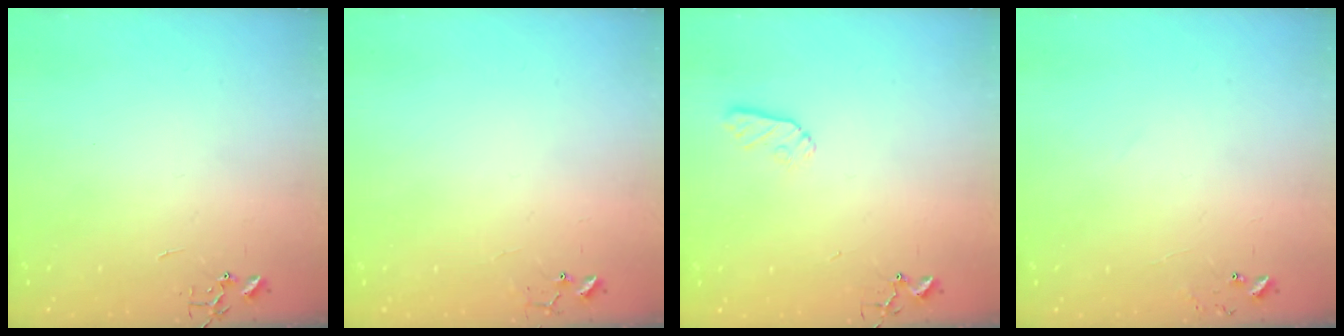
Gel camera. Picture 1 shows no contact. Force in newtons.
{"total": 6.1, "press": 6.0, "slide": 0.4}
{"total": 7.2, "press": 7.1, "slide": 0.8}
{"total": 6.3, "press": 6.3, "slide": 0.5}